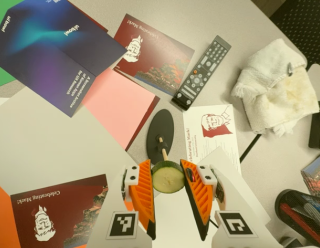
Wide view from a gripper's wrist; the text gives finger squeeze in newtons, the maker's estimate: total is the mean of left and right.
{"total": 8.7, "left": 8.7, "right": 8.7}